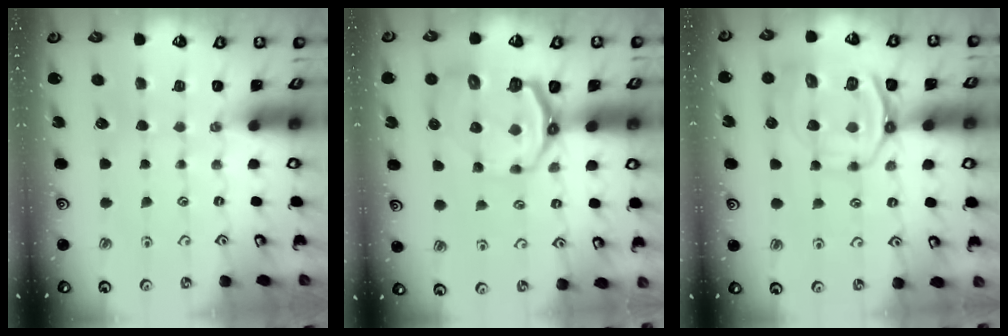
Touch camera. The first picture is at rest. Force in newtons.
{"total": 9.1, "press": 8.1, "slide": 4.2}
{"total": 11.7, "press": 11.6, "slide": 1.5}